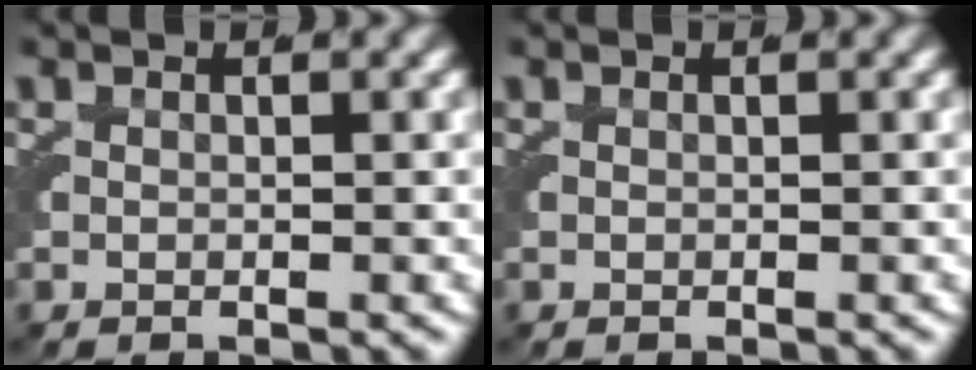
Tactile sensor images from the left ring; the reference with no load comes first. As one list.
[{"total": 0.0}]